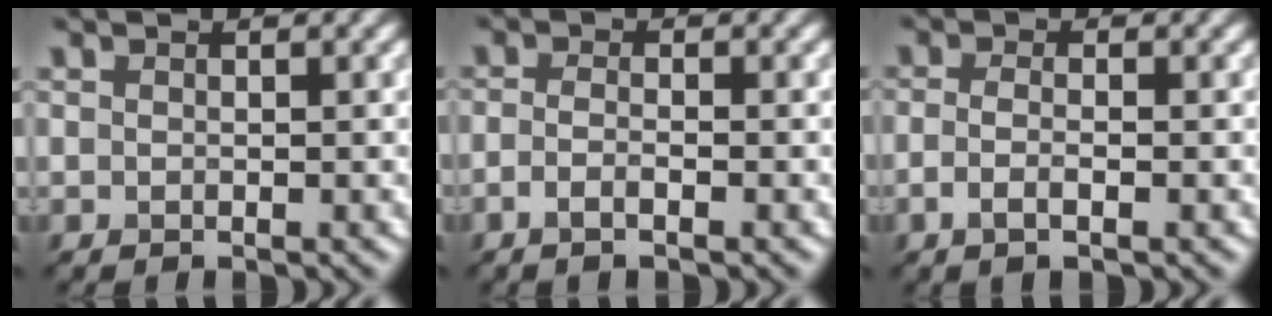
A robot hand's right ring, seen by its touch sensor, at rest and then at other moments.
{"total": 1.7, "force": [-0.8, 0.5, 1.4], "torque": [-0.027, -0.005, -0.018]}
{"total": 1.9, "force": [-0.6, 0.6, 1.6], "torque": [-0.034, -0.005, -0.015]}